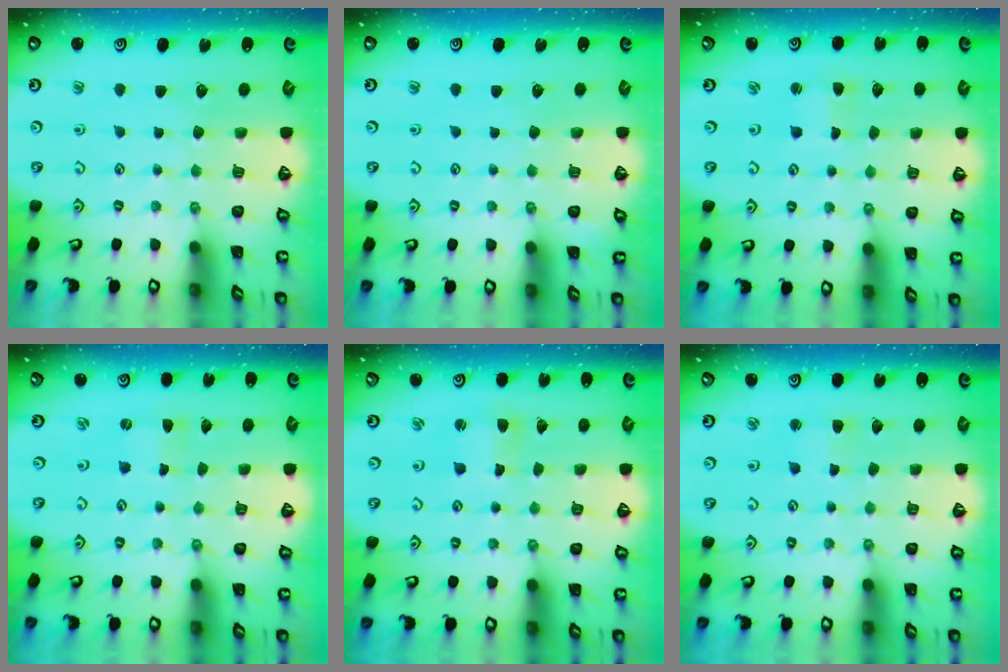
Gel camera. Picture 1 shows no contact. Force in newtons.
{"total": 0.0}
{"total": 0.7, "press": 0.7, "slide": 0.1}
{"total": 0.0}
{"total": 2.5, "press": 2.5, "slide": 0.3}
{"total": 2.9, "press": 2.9, "slide": 0.3}